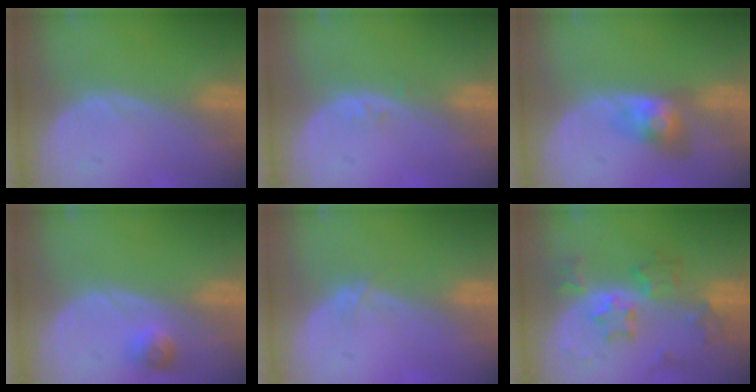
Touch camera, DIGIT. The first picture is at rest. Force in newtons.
{"total": 1.1, "press": 0.8, "slide": 0.7}
{"total": 4.0, "press": 4.0, "slide": 0.2}
{"total": 2.2, "press": 2.2, "slide": 0.2}
{"total": 1.2, "press": 0.9, "slide": 0.7}
{"total": 6.8, "press": 6.8, "slide": 0.2}